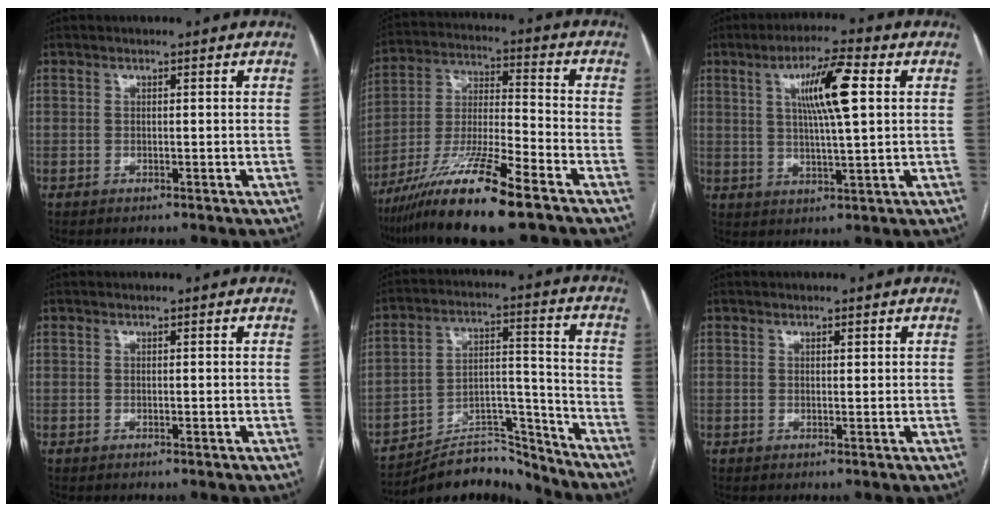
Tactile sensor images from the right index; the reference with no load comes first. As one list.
[{"total": 15.8, "force": [-10.6, 0.6, 11.7], "torque": [-0.237, -0.034, -0.194]}, {"total": 9.9, "force": [2.8, 0.8, 9.4], "torque": [-0.165, 0.009, 0.047]}, {"total": 0.0}, {"total": 12.4, "force": [-12.1, 2.6, 0.6], "torque": [0.004, 0.060, -0.201]}, {"total": 0.7, "force": [0.4, 0.2, 0.5], "torque": [-0.011, -0.001, 0.006]}]